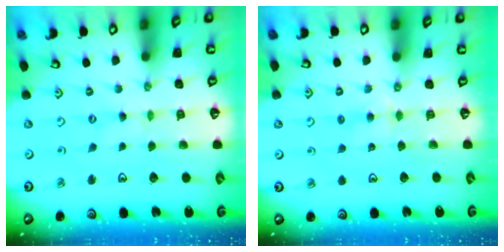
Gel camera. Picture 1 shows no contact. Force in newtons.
{"total": 2.9, "press": 2.9, "slide": 0.5}